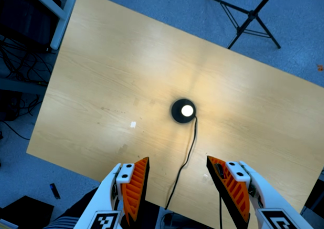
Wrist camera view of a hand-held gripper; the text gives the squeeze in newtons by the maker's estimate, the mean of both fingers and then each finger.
{"total": 0.0}